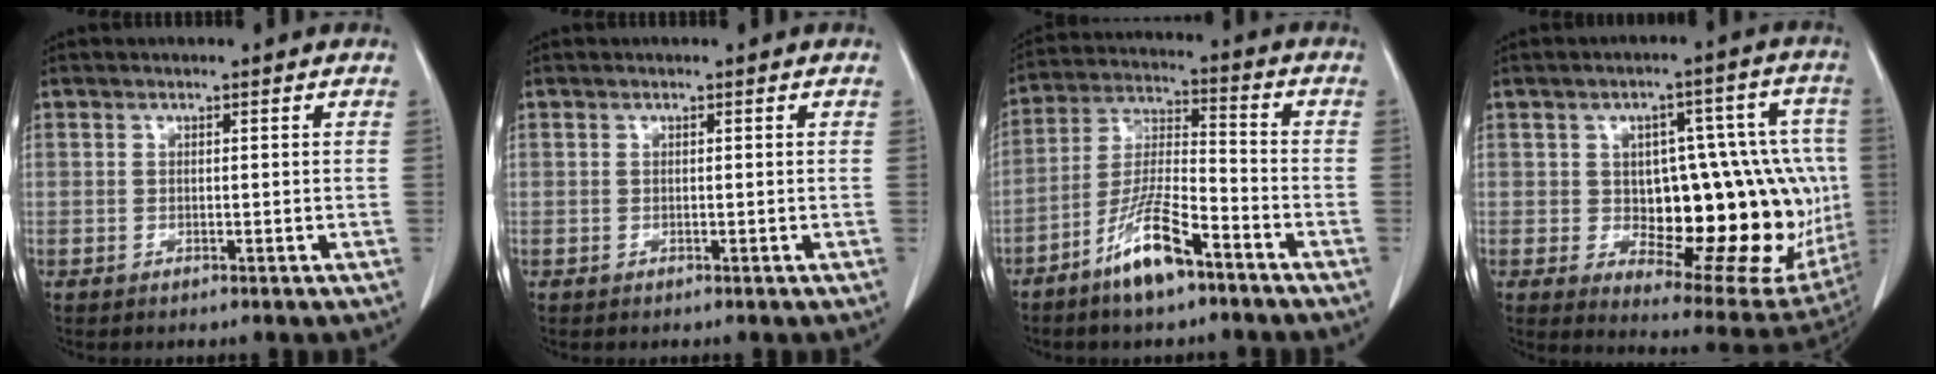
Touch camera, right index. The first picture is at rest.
{"total": 0.0}
{"total": 10.7, "force": [-6.9, 2.0, 8.0], "torque": [-0.165, -0.010, -0.132]}
{"total": 22.1, "force": [-1.7, 8.7, 20.2], "torque": [-0.202, 0.030, 0.004]}